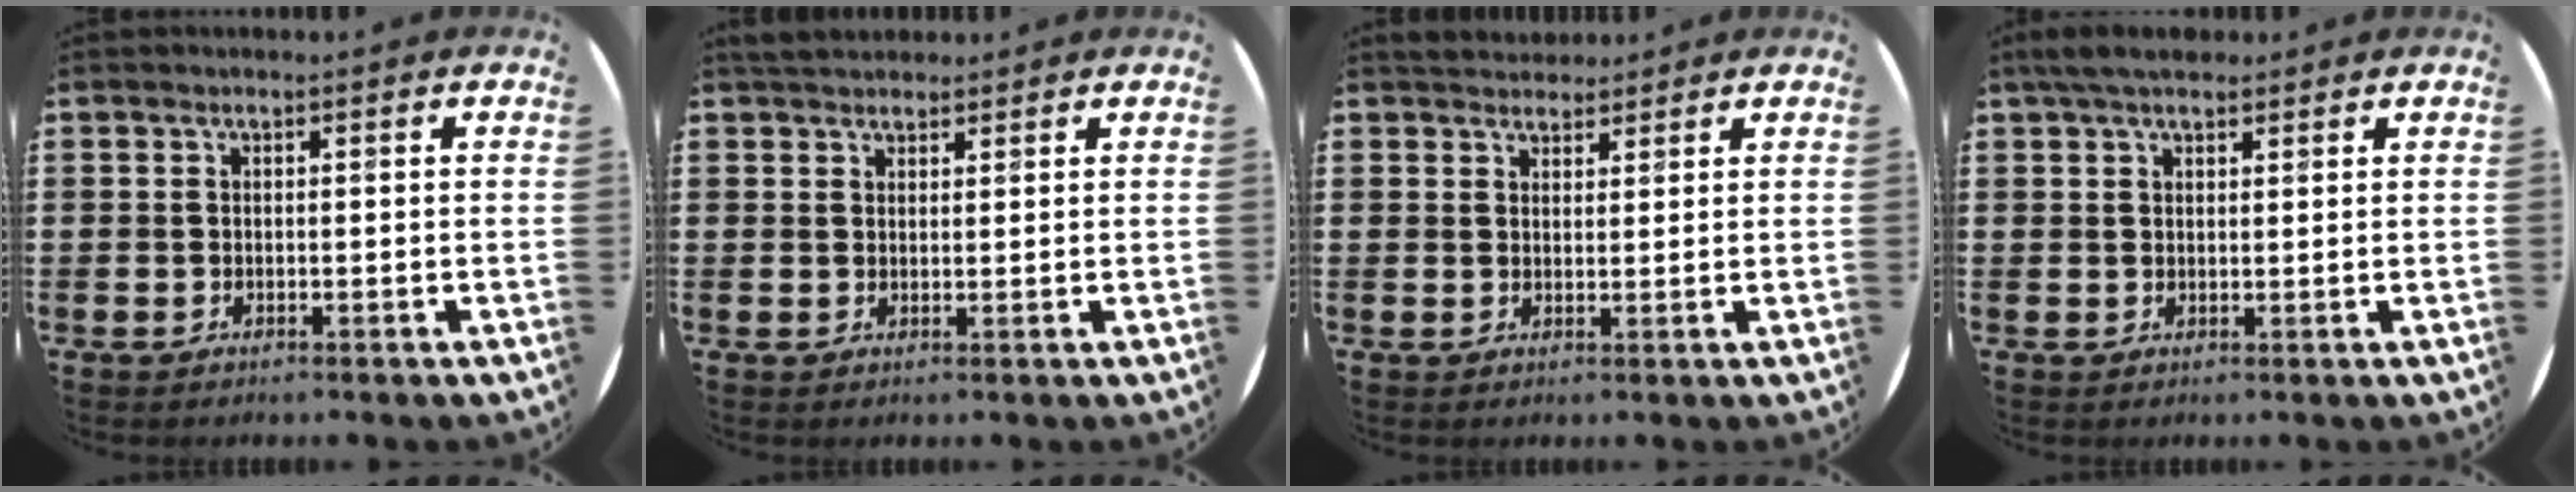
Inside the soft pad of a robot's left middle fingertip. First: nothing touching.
{"total": 2.4, "force": [2.2, 0.7, 0.4], "torque": [-0.010, 0.003, 0.043]}
{"total": 2.7, "force": [2.6, 0.6, -0.2], "torque": [-0.001, -0.002, 0.050]}
{"total": 3.3, "force": [2.7, 1.0, 1.6], "torque": [-0.036, 0.004, 0.049]}